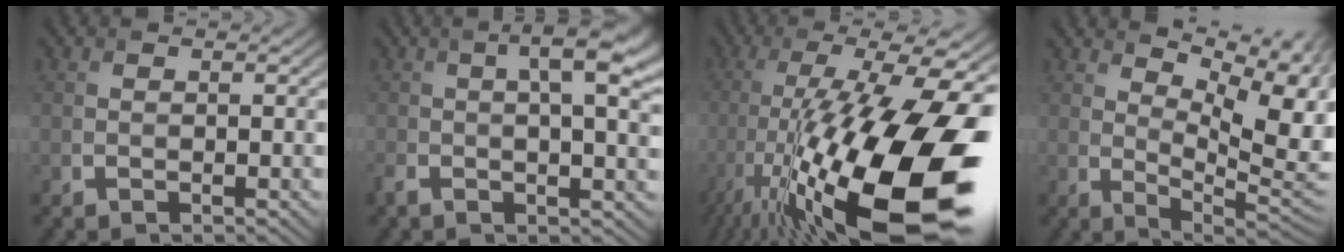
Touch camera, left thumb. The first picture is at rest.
{"total": 8.2, "force": [1.1, 2.7, 7.7], "torque": [-0.135, -0.001, 0.016]}
{"total": 21.3, "force": [-7.1, 6.8, 18.9], "torque": [-0.335, 0.005, -0.123]}
{"total": 11.9, "force": [5.1, 4.3, 9.9], "torque": [-0.161, 0.008, 0.086]}